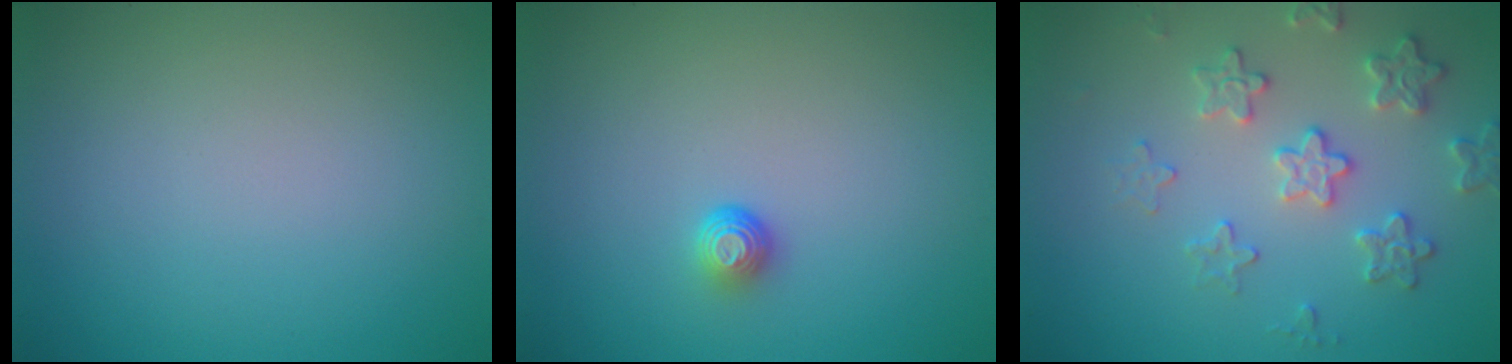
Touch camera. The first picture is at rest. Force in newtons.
{"total": 1.3, "press": 1.0, "slide": 0.9}
{"total": 3.3, "press": 3.2, "slide": 0.8}